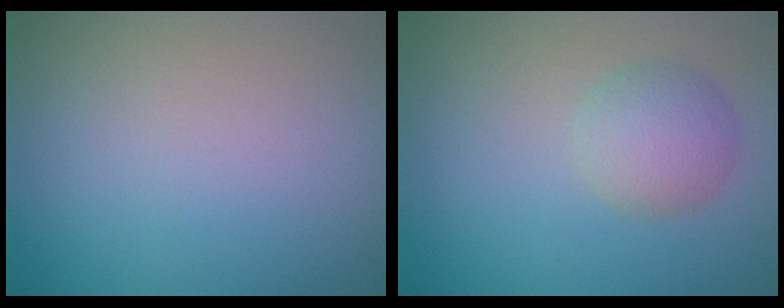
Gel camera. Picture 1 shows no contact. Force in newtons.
{"total": 2.7, "press": 2.7, "slide": 0.0}